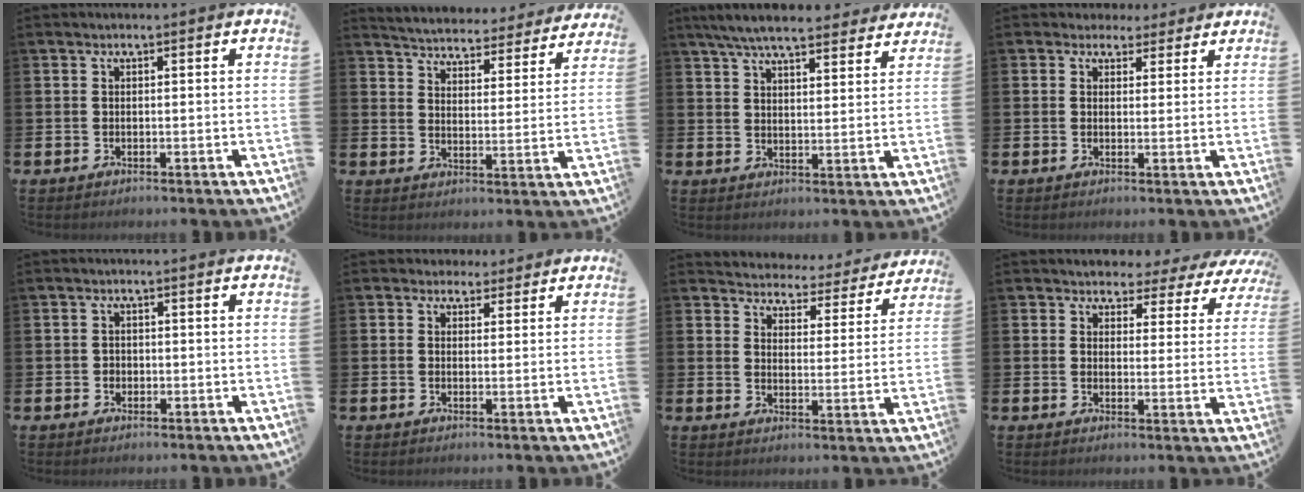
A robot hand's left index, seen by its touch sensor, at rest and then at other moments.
{"total": 4.9, "force": [4.8, 0.4, 0.2], "torque": [-0.030, -0.041, 0.082]}
{"total": 7.5, "force": [7.0, 1.3, 2.3], "torque": [-0.053, -0.038, 0.124]}
{"total": 3.0, "force": [2.4, 1.7, -0.1], "torque": [0.004, -0.007, 0.041]}
{"total": 1.0, "force": [-0.2, 1.0, 0.3], "torque": [-0.007, 0.006, -0.005]}
{"total": 2.7, "force": [2.2, 1.5, -0.2], "torque": [0.007, -0.005, 0.038]}
{"total": 4.4, "force": [4.3, 0.9, 0.0], "torque": [-0.009, -0.046, 0.067]}
{"total": 3.0, "force": [2.6, 1.5, 0.2], "torque": [-0.016, -0.028, 0.039]}